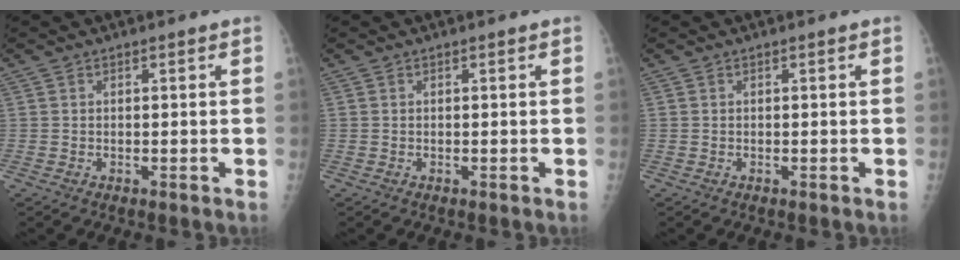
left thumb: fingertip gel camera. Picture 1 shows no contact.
{"total": 0.0}
{"total": 0.0}